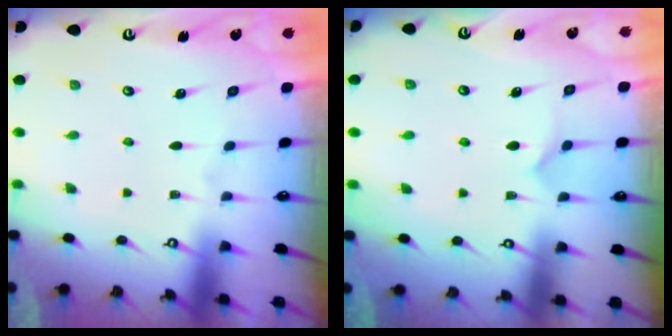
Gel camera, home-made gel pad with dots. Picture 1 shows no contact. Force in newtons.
{"total": 6.0, "press": 6.0, "slide": 0.3}